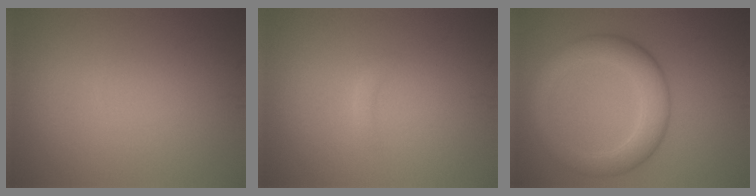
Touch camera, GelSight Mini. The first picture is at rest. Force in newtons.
{"total": 0.7, "press": 0.7, "slide": 0.1}
{"total": 5.7, "press": 5.7, "slide": 0.1}